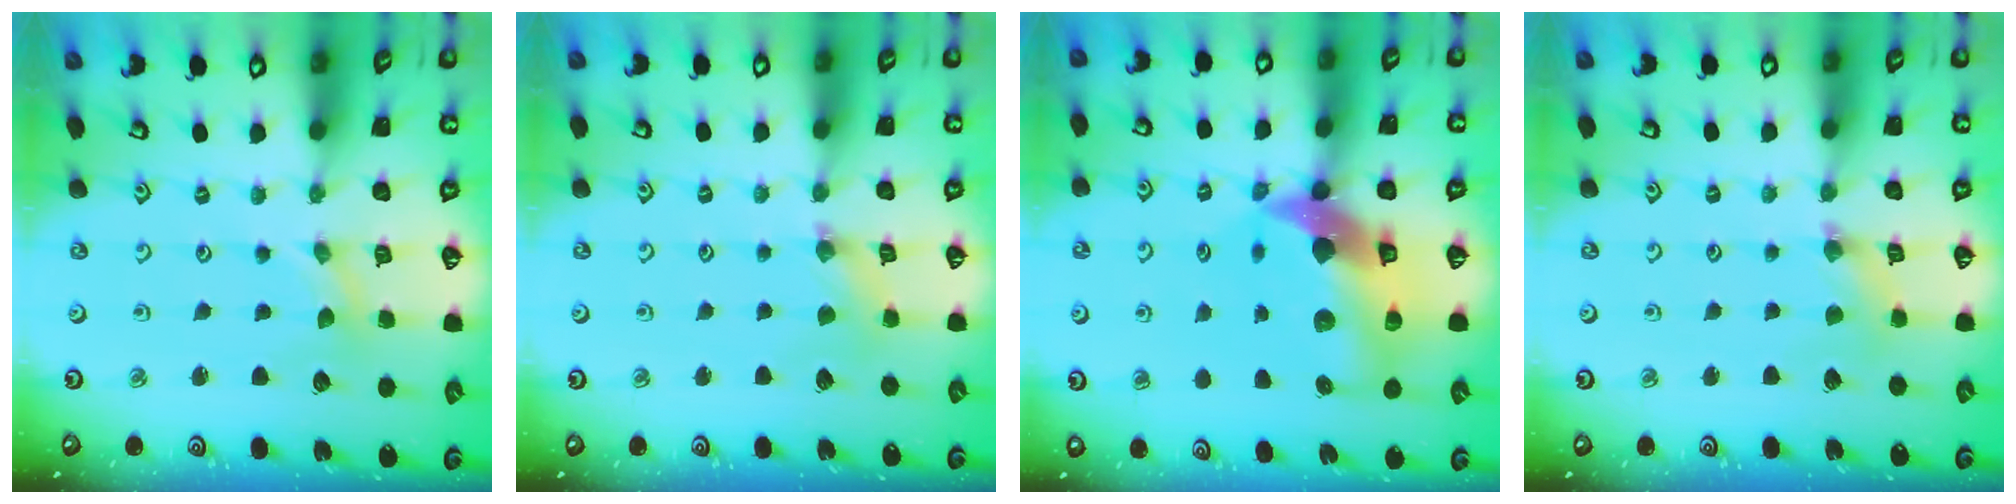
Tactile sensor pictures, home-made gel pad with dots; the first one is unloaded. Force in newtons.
{"total": 1.3, "press": 1.3, "slide": 0.3}
{"total": 17.0, "press": 16.8, "slide": 2.5}
{"total": 2.0, "press": 2.0, "slide": 0.4}